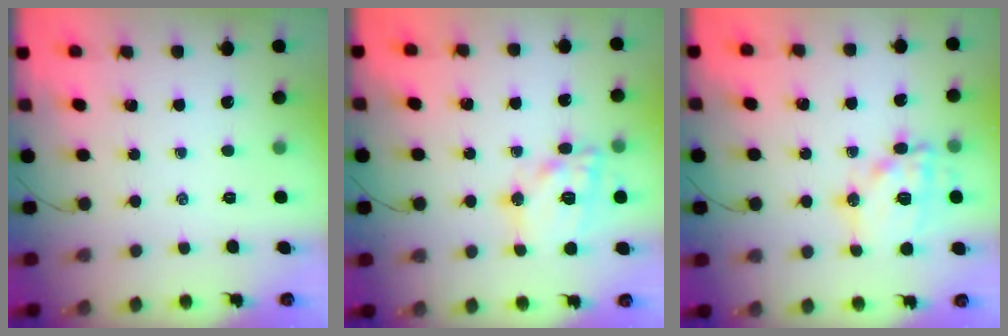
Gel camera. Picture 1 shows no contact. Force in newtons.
{"total": 15.3, "press": 15.2, "slide": 1.8}
{"total": 15.6, "press": 15.5, "slide": 2.2}